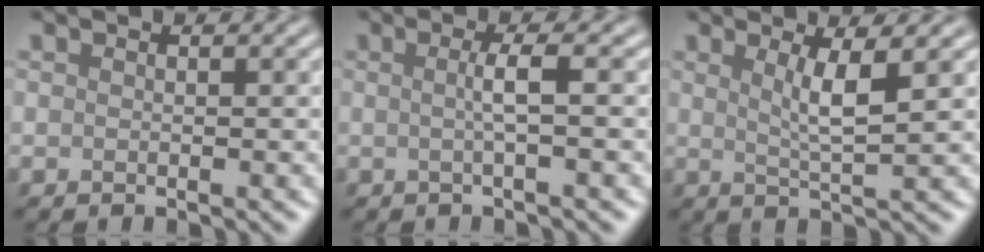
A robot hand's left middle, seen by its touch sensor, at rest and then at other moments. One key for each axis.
{"total": 2.2, "fx": 0.0, "fy": 0.4, "fz": 2.2, "tx": -0.039, "ty": 0.001, "tz": -0.004}
{"total": 3.2, "fx": 1.0, "fy": 0.6, "fz": 2.9, "tx": -0.049, "ty": -0.004, "tz": 0.020}